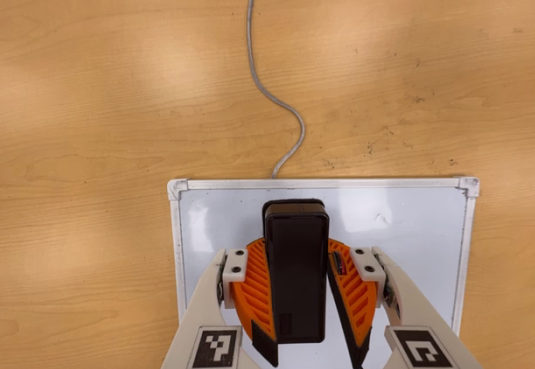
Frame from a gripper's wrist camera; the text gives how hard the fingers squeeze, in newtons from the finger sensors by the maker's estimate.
{"total": 9.6, "left": 9.0, "right": 10.2}